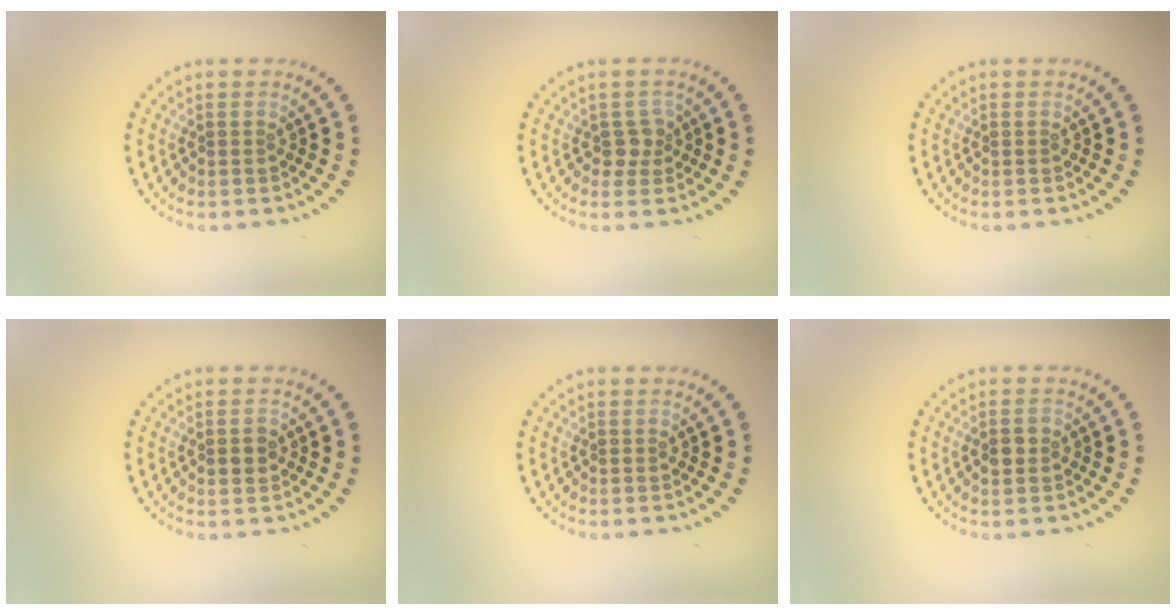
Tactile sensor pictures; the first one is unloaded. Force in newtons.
{"total": 1.6, "press": 1.5, "slide": 0.7}
{"total": 0.0}
{"total": 1.5, "press": 1.5, "slide": 0.1}
{"total": 0.0}
{"total": 1.9, "press": 1.9, "slide": 0.1}